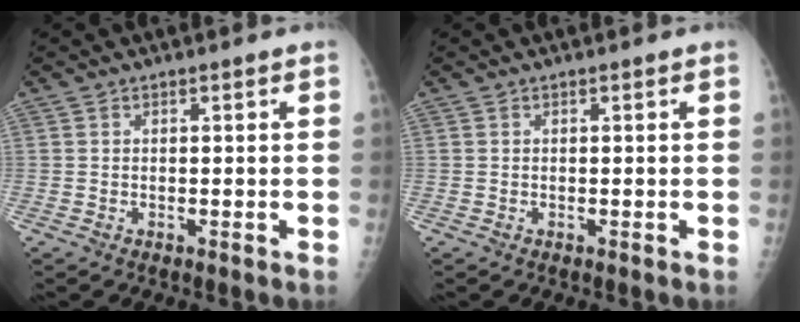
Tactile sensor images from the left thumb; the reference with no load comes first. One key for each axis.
{"total": 0.0}